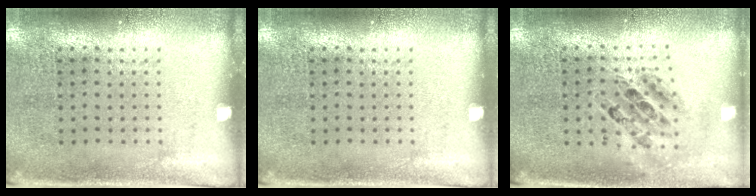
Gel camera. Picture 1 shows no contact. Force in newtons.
{"total": 0.0}
{"total": 0.8, "press": 0.8, "slide": 0.1}